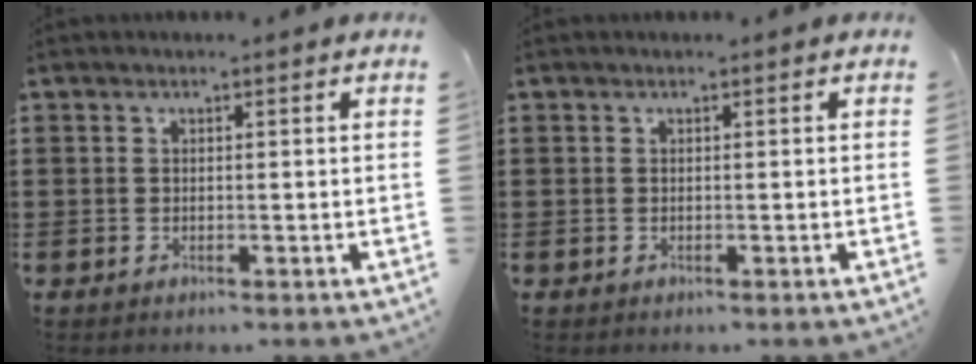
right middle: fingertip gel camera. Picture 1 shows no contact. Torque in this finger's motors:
{"motor_torque": [-0.18, 0.14, -0.22, -0.03]}